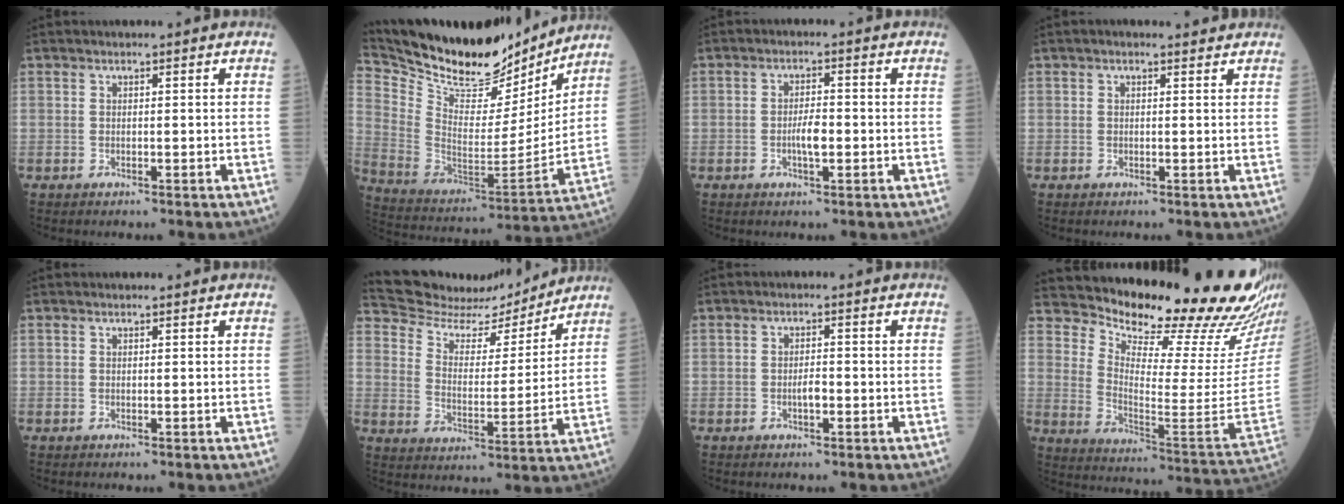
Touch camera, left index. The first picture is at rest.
{"total": 21.6, "force": [19.4, 6.0, 7.2], "torque": [-0.144, -0.034, 0.316]}
{"total": 3.1, "force": [-0.9, 0.8, 2.8], "torque": [-0.052, -0.001, -0.017]}
{"total": 2.0, "force": [1.8, 0.5, 0.7], "torque": [-0.011, 0.008, 0.020]}
{"total": 0.0}
{"total": 13.2, "force": [12.9, 2.3, 2.1], "torque": [-0.045, -0.005, 0.206]}
{"total": 1.7, "force": [-0.8, 0.5, 1.5], "torque": [-0.025, -0.001, -0.015]}
{"total": 25.3, "force": [22.7, 1.0, 11.2], "torque": [-0.184, -0.129, 0.300]}